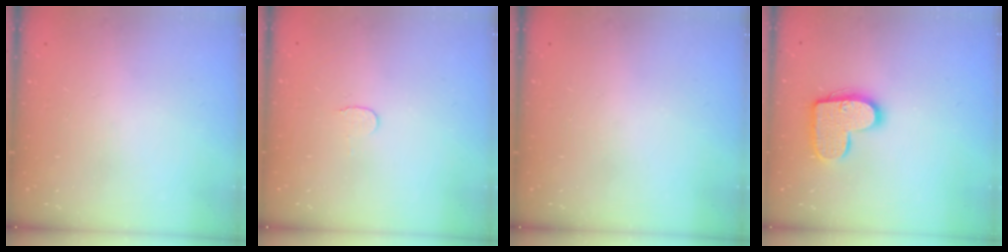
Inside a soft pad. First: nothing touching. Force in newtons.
{"total": 3.5, "press": 3.5, "slide": 0.4}
{"total": 0.0}
{"total": 13.8, "press": 13.8, "slide": 0.7}